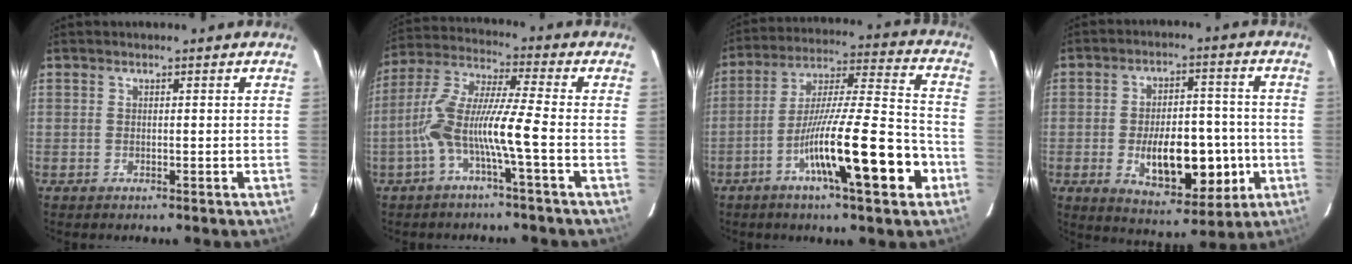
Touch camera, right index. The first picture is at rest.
{"total": 10.3, "force": [-3.3, -0.3, 9.8], "torque": [-0.206, 0.022, -0.069]}
{"total": 17.9, "force": [-7.3, 1.4, 16.3], "torque": [-0.273, -0.004, -0.119]}
{"total": 13.5, "force": [-3.0, 6.3, 11.5], "torque": [-0.178, 0.008, -0.035]}